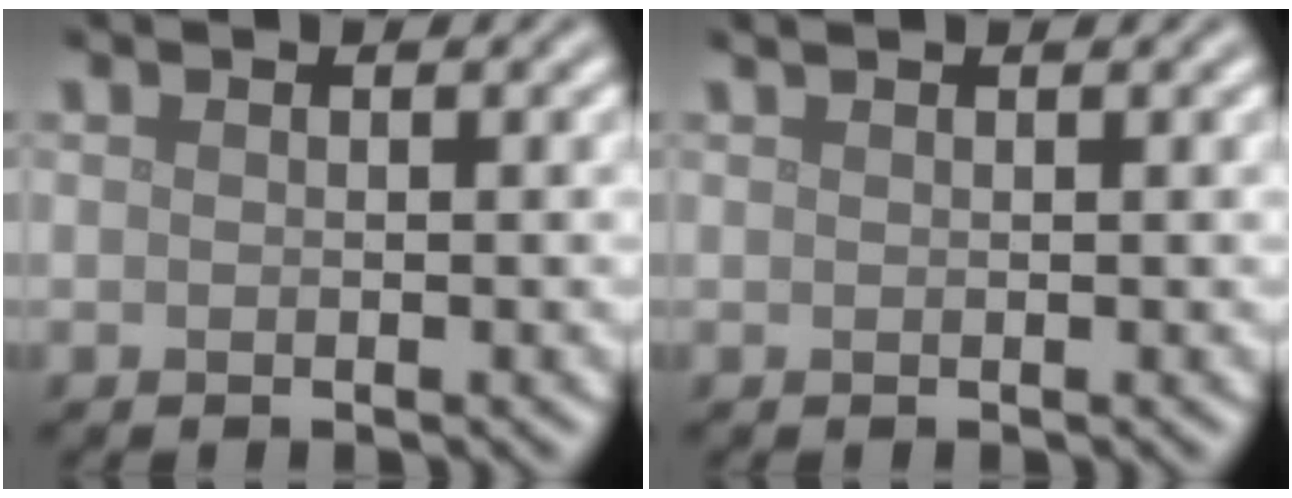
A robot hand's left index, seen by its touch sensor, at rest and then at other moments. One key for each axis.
{"total": 0.7, "fx": 0.7, "fy": 0.1, "fz": 0.3, "tx": -0.004, "ty": 0.001, "tz": 0.008}